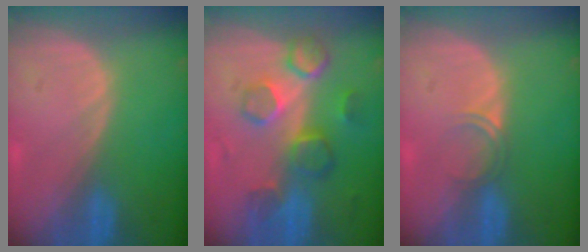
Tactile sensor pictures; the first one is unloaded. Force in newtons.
{"total": 8.7, "press": 8.0, "slide": 3.5}
{"total": 1.8, "press": 1.5, "slide": 1.1}